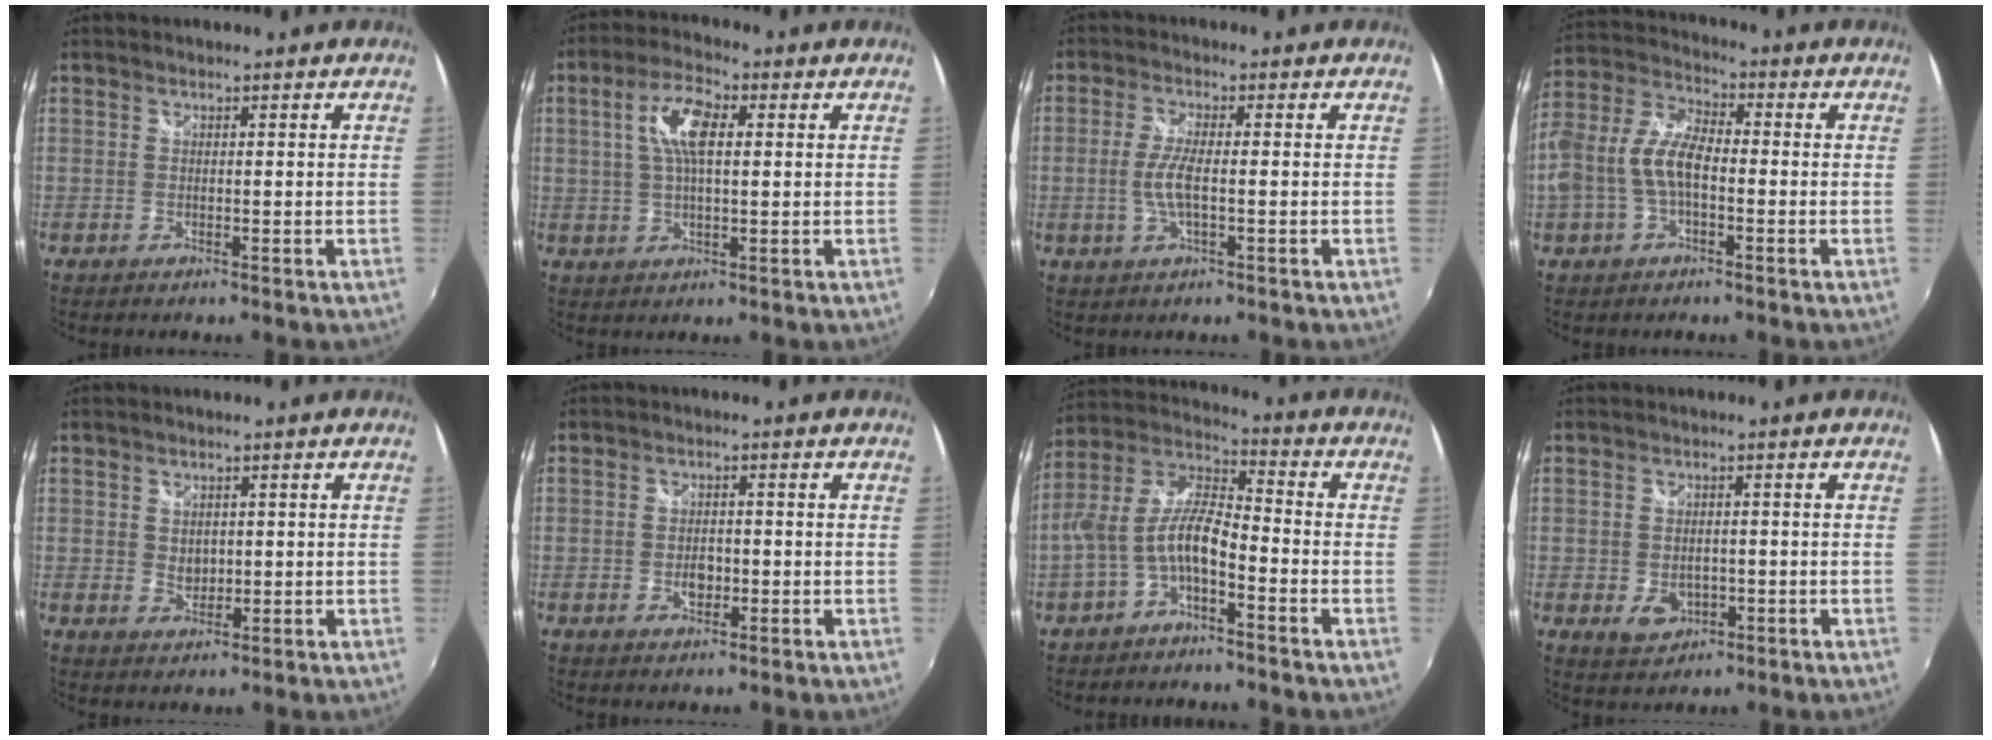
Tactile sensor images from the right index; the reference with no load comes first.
{"total": 8.0, "force": [1.8, 3.1, 7.1], "torque": [-0.138, 0.015, 0.032]}
{"total": 5.2, "force": [-0.9, 1.1, 5.0], "torque": [-0.102, -0.003, -0.017]}
{"total": 10.5, "force": [-2.3, 5.4, 8.7], "torque": [-0.191, 0.014, -0.044]}
{"total": 2.8, "force": [0.3, 2.3, 1.6], "torque": [-0.022, 0.000, 0.006]}
{"total": 3.1, "force": [-0.9, 2.1, 2.2], "torque": [-0.036, 0.000, -0.016]}
{"total": 9.6, "force": [-4.1, 3.3, 8.0], "torque": [-0.178, 0.014, -0.076]}
{"total": 5.2, "force": [-1.5, 3.9, 3.1], "torque": [-0.059, -0.006, -0.017]}